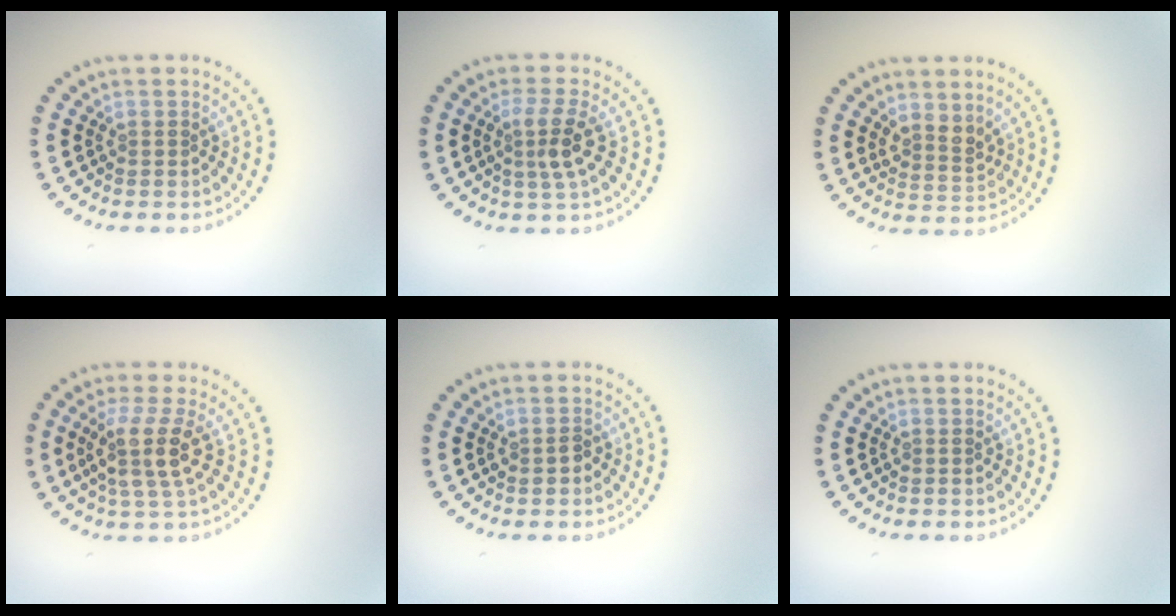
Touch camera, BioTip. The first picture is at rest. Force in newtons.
{"total": 2.7, "press": 2.4, "slide": 1.3}
{"total": 2.1, "press": 1.6, "slide": 1.3}
{"total": 3.8, "press": 3.0, "slide": 2.3}
{"total": 1.1, "press": 1.1, "slide": 0.1}
{"total": 0.0}